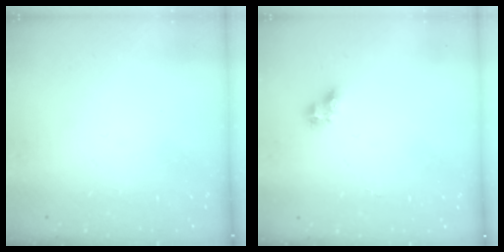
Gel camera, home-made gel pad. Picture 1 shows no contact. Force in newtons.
{"total": 5.1, "press": 5.0, "slide": 0.4}